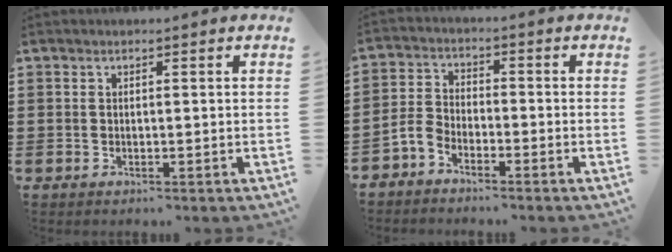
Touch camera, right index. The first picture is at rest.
{"total": 3.2, "force": [-3.0, 1.0, 0.8], "torque": [-0.034, 0.002, -0.067]}